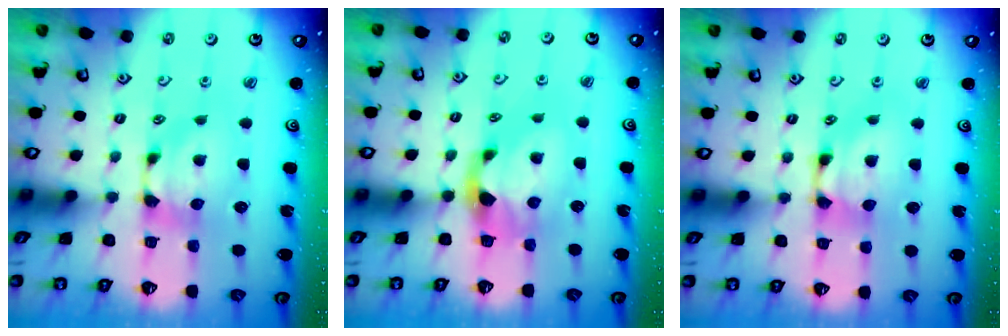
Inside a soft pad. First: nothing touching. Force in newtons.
{"total": 2.3, "press": 1.9, "slide": 1.2}
{"total": 2.2, "press": 2.2, "slide": 0.1}